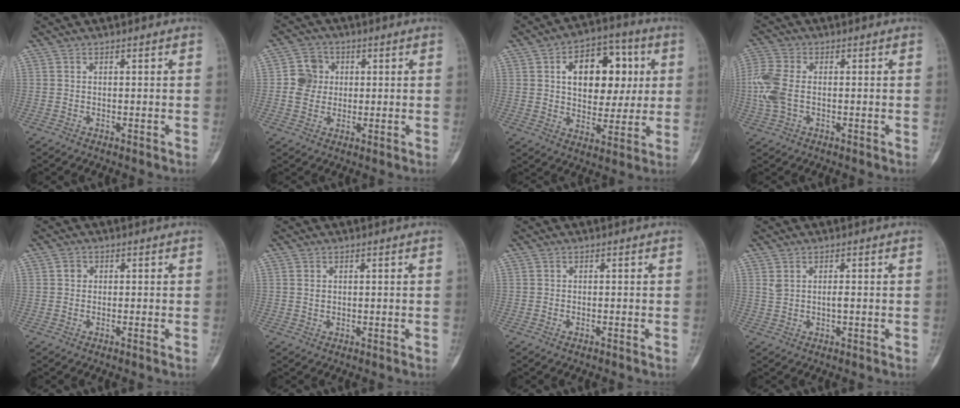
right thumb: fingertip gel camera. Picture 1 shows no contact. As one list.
[{"total": 6.0, "force": [0.5, 5.5, 2.2], "torque": [-0.016, 0.005, 0.005]}, {"total": 16.6, "force": [4.1, 10.7, 12.1], "torque": [-0.125, 0.006, 0.062]}, {"total": 7.8, "force": [-0.3, 4.8, 6.1], "torque": [-0.165, 0.010, -0.010]}, {"total": 1.0, "force": [-0.1, 0.8, 0.7], "torque": [-0.008, 0.001, -0.006]}, {"total": 1.1, "force": [0.3, 0.8, 0.7], "torque": [-0.007, -0.002, 0.007]}, {"total": 0.7, "force": [-0.4, 0.1, 0.5], "torque": [-0.015, 0.005, -0.006]}, {"total": 2.2, "force": [0.4, 1.0, 1.9], "torque": [-0.039, 0.004, 0.013]}]